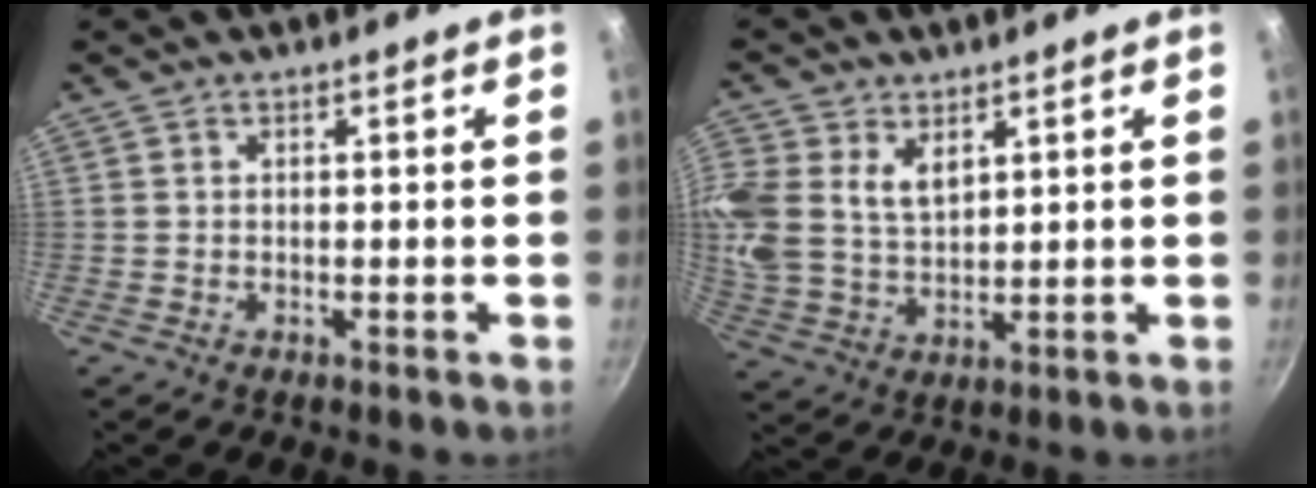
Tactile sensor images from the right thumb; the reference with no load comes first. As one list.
[{"total": 13.4, "force": [5.2, 9.5, 7.9], "torque": [-0.192, 0.002, 0.112]}]